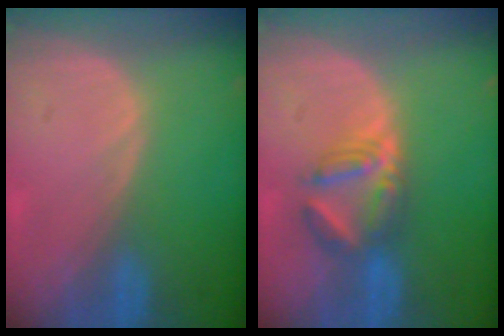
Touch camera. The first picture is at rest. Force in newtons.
{"total": 5.8, "press": 5.7, "slide": 1.2}